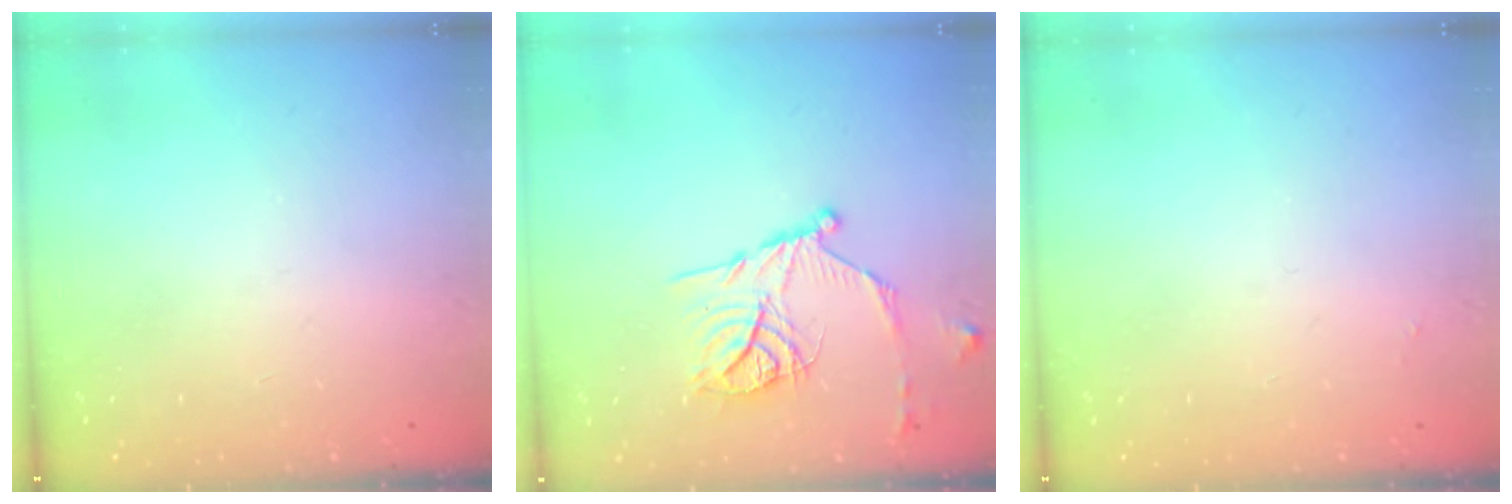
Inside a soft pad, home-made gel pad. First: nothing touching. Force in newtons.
{"total": 15.4, "press": 15.3, "slide": 1.5}
{"total": 1.9, "press": 1.9, "slide": 0.3}